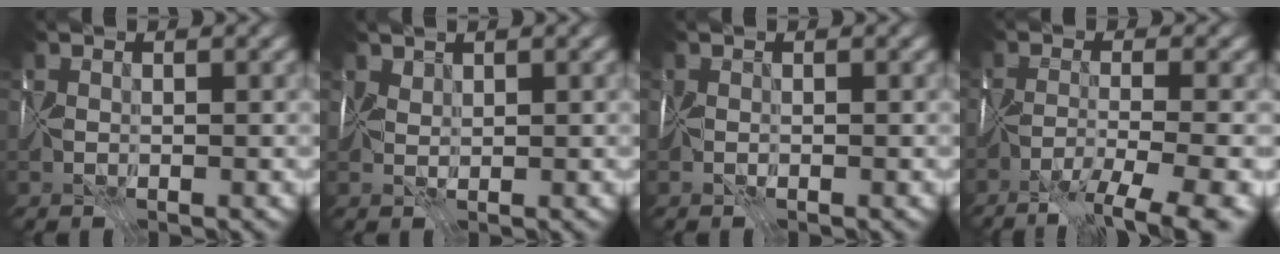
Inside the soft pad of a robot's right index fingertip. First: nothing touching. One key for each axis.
{"total": 1.3, "fx": 1.2, "fy": 0.3, "fz": 0.3, "tx": -0.012, "ty": 0.007, "tz": 0.024}
{"total": 0.8, "fx": -0.4, "fy": 0.3, "fz": 0.7, "tx": -0.017, "ty": -0.002, "tz": -0.014}
{"total": 7.8, "fx": -5.0, "fy": 1.2, "fz": 5.8, "tx": -0.092, "ty": -0.006, "tz": -0.083}